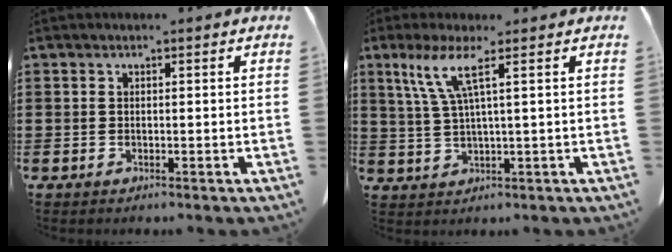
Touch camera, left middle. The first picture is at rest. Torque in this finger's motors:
{"motor_torque": [0.16, 0.22, 0.29, 0.07]}